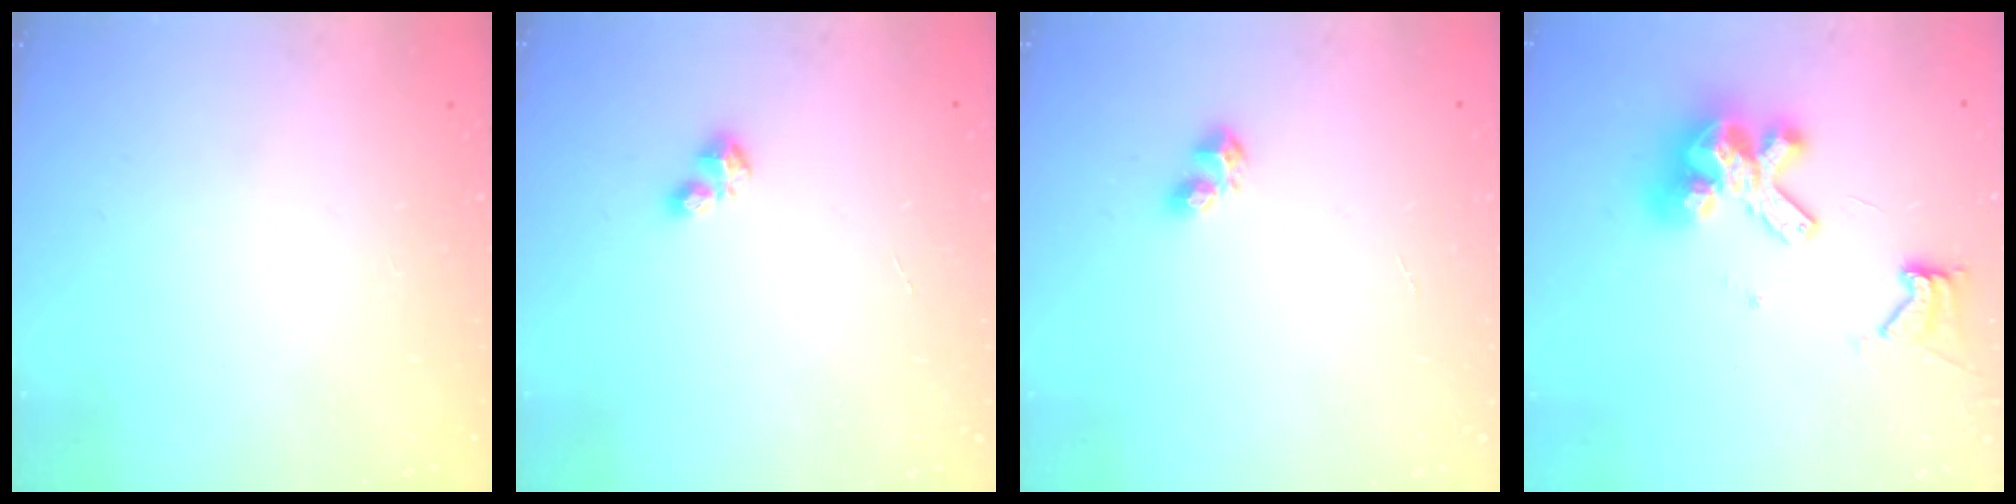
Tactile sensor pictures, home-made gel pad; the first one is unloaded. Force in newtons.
{"total": 3.4, "press": 3.4, "slide": 0.4}
{"total": 4.0, "press": 3.9, "slide": 0.7}
{"total": 13.4, "press": 13.3, "slide": 1.7}